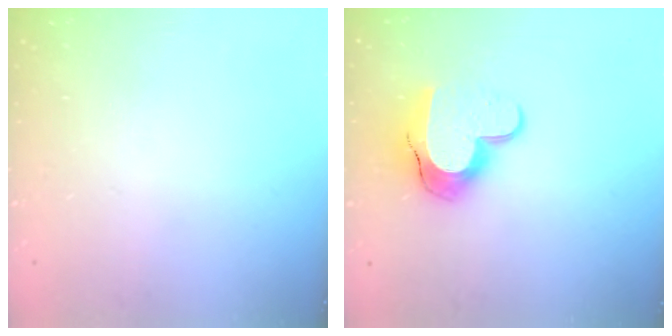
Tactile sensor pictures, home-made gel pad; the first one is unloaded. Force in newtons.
{"total": 12.9, "press": 12.9, "slide": 0.9}